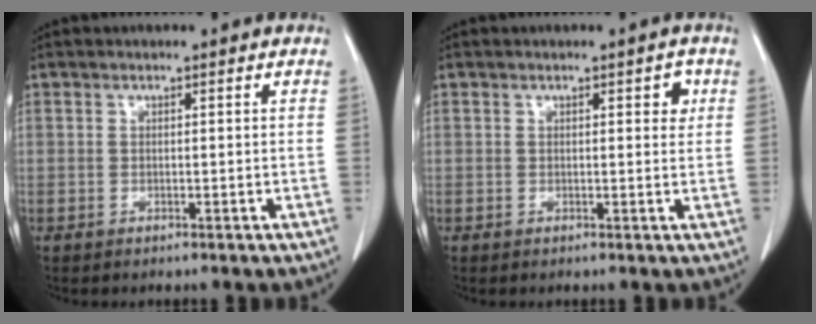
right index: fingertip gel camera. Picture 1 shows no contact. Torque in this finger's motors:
{"motor_torque": [0.19, -0.06, 0.02, 0.00]}